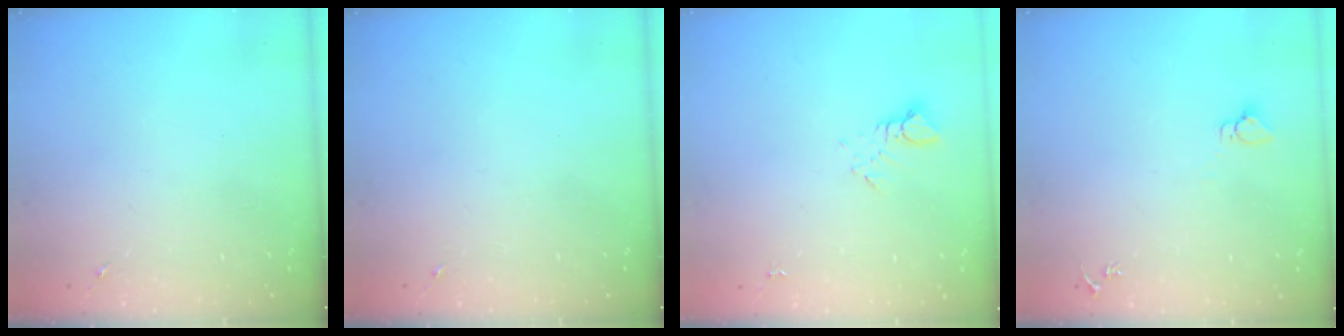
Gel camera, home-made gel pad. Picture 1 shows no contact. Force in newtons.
{"total": 0.0}
{"total": 3.9, "press": 3.9, "slide": 0.3}
{"total": 2.9, "press": 2.9, "slide": 0.1}